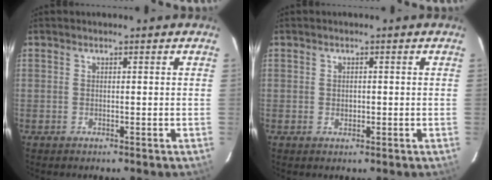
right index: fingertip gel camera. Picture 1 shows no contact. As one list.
[{"total": 1.3, "force": [0.0, 1.1, 0.7], "torque": [-0.009, 0.003, 0.000]}]